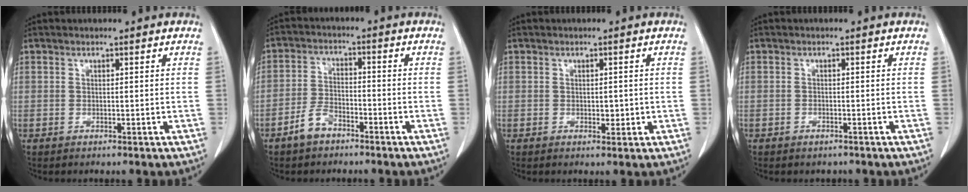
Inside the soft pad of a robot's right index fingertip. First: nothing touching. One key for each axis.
{"total": 4.9, "fx": -3.4, "fy": 2.6, "fz": 2.3, "tx": -0.051, "ty": 0.008, "tz": -0.063}
{"total": 1.8, "fx": -0.2, "fy": 1.1, "fz": 1.4, "tx": -0.018, "ty": 0.000, "tz": 0.001}
{"total": 1.2, "fx": -1.0, "fy": 0.7, "fz": 0.3, "tx": -0.008, "ty": 0.000, "tz": -0.011}